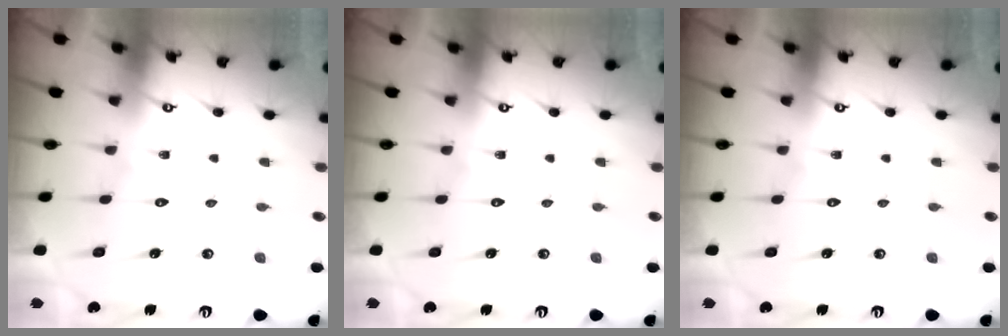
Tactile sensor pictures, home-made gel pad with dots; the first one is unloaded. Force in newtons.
{"total": 0.0}
{"total": 0.0}